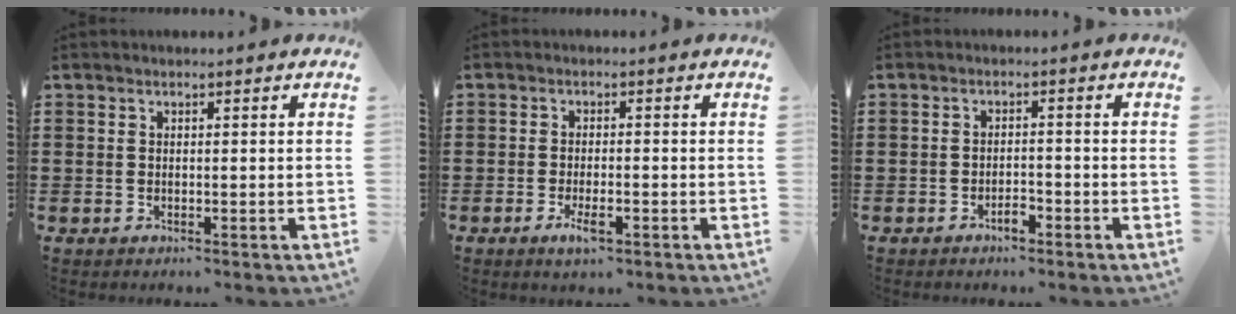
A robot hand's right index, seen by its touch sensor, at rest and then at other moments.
{"total": 3.0, "force": [-1.5, 0.8, 2.5], "torque": [-0.055, -0.005, -0.031]}
{"total": 2.3, "force": [-1.6, 0.7, 1.4], "torque": [-0.029, 0.001, -0.033]}